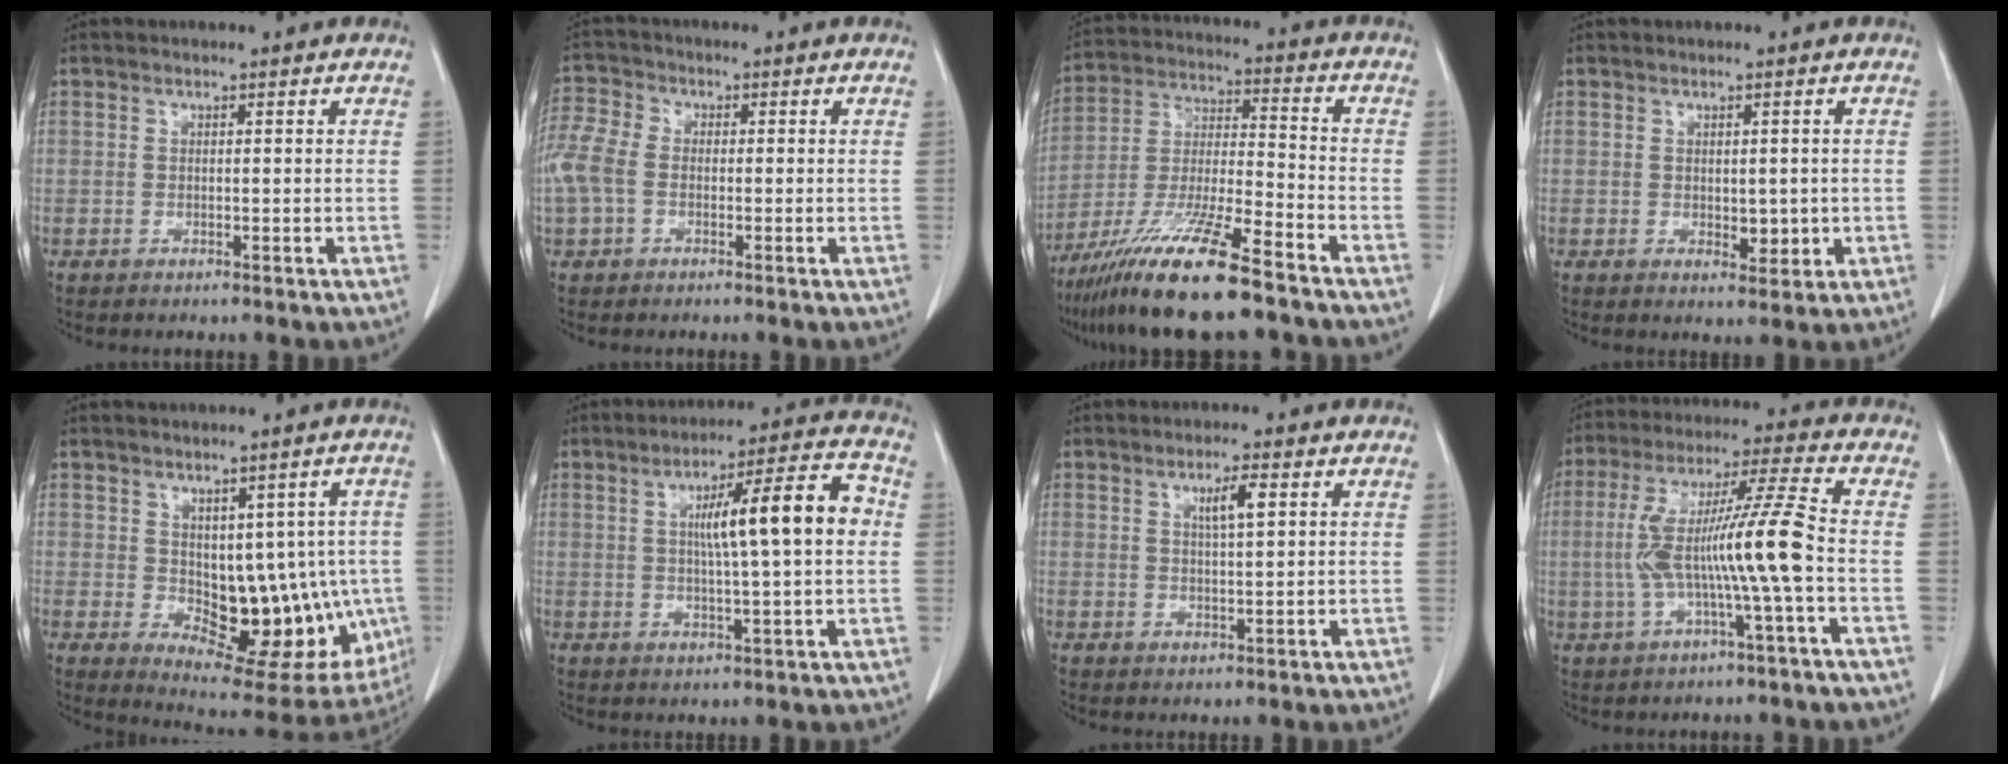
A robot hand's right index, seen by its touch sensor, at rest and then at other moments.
{"total": 12.4, "force": [-1.4, 9.7, 7.7], "torque": [-0.241, 0.025, -0.027]}
{"total": 16.0, "force": [-11.6, 0.8, 11.0], "torque": [-0.227, -0.034, -0.214]}
{"total": 3.0, "force": [-0.3, 1.7, 2.4], "torque": [-0.029, -0.004, 0.005]}
{"total": 15.7, "force": [-1.5, 8.4, 13.2], "torque": [-0.156, 0.001, 0.005]}
{"total": 12.1, "force": [1.6, 0.8, 12.0], "torque": [-0.180, 0.021, 0.022]}
{"total": 3.5, "force": [1.4, 0.3, 3.2], "torque": [-0.053, -0.001, 0.023]}
{"total": 12.6, "force": [-1.8, -0.9, 12.4], "torque": [-0.243, 0.018, -0.037]}